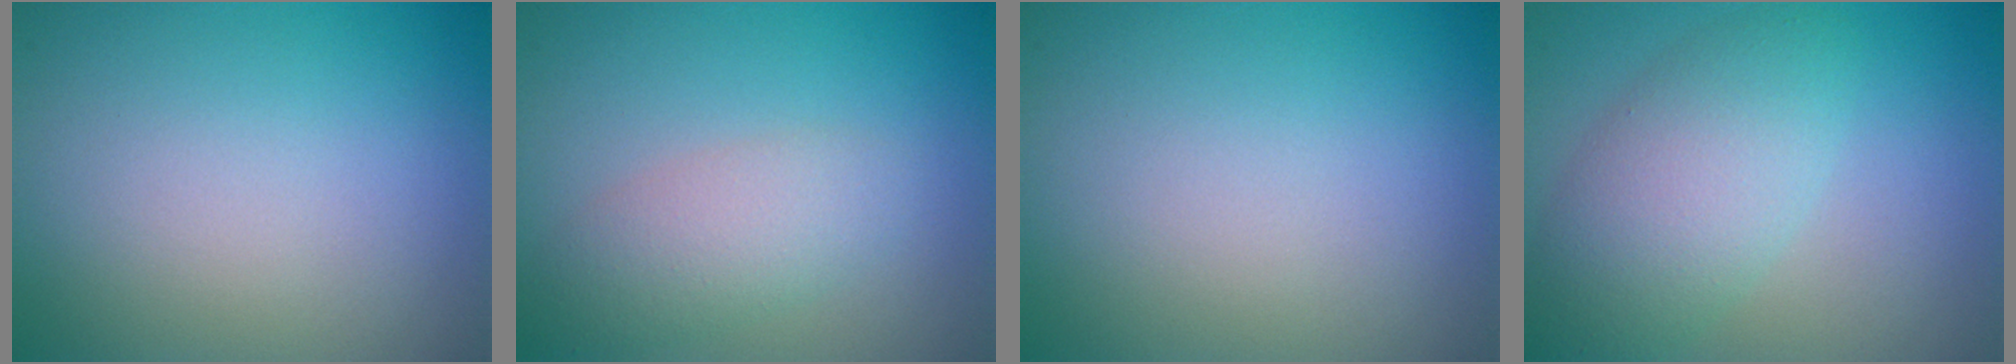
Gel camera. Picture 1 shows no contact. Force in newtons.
{"total": 3.0, "press": 3.0, "slide": 0.1}
{"total": 0.0}
{"total": 5.2, "press": 5.2, "slide": 0.2}